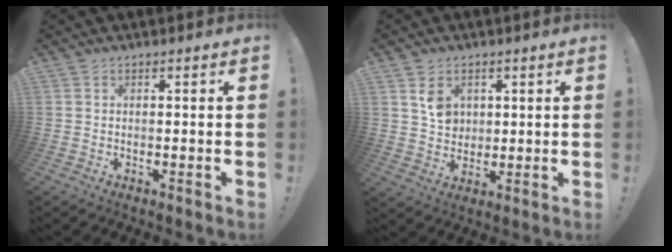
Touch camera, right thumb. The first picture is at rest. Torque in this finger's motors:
{"motor_torque": [0.16, 0.18, 0.11, 0.09, -0.01]}